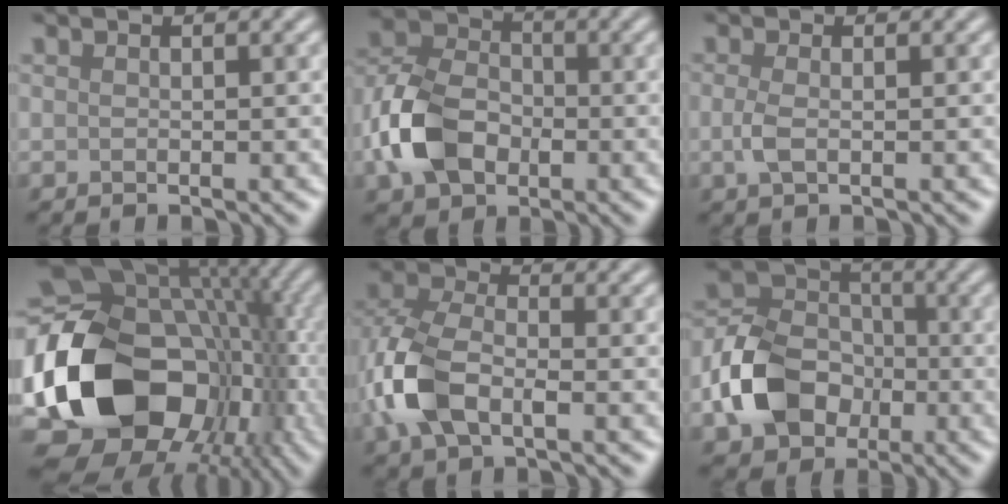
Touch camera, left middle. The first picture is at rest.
{"total": 7.2, "force": [-2.4, 5.2, 4.4], "torque": [-0.092, 0.011, -0.063]}
{"total": 1.5, "force": [-0.3, 0.6, 1.4], "torque": [-0.036, -0.003, -0.008]}
{"total": 16.5, "force": [-3.3, 12.5, 10.2], "torque": [-0.189, -0.009, -0.061]}
{"total": 6.3, "force": [-1.7, 3.8, 4.7], "torque": [-0.116, 0.005, -0.044]}
{"total": 8.0, "force": [-2.9, 6.1, 4.2], "torque": [-0.079, 0.005, -0.066]}